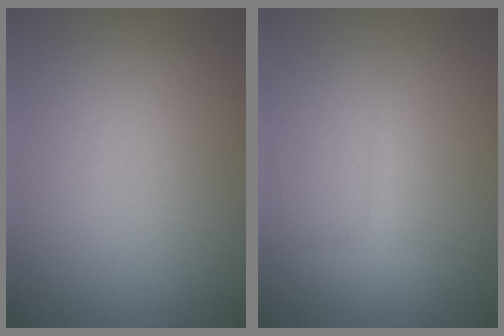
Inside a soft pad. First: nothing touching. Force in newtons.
{"total": 1.5, "press": 1.5, "slide": 0.1}